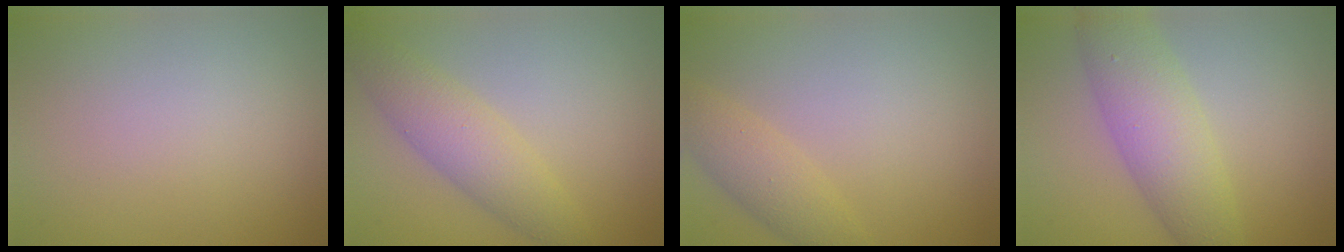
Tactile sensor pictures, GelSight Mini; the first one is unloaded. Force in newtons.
{"total": 3.9, "press": 3.9, "slide": 0.1}
{"total": 2.7, "press": 2.7, "slide": 0.1}
{"total": 5.4, "press": 5.4, "slide": 0.1}